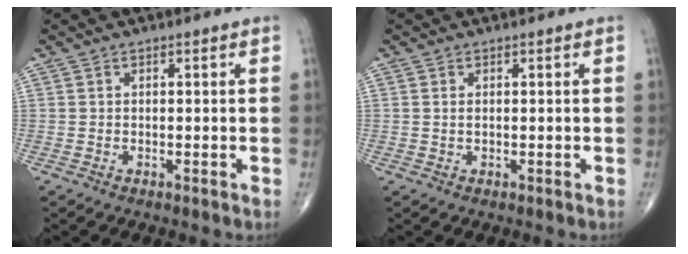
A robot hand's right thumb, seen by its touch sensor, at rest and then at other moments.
{"total": 0.8, "force": [0.2, 0.4, 0.6], "torque": [-0.016, 0.002, 0.006]}